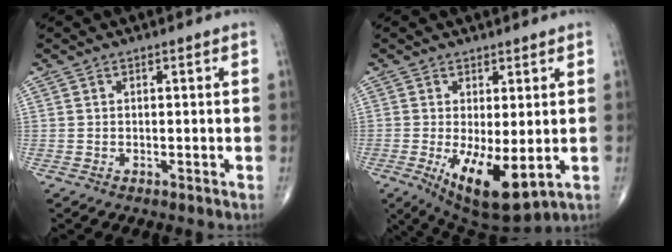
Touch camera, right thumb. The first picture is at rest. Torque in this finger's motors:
{"motor_torque": [2.27, 2.37, 0.61, -0.69, 0.39]}